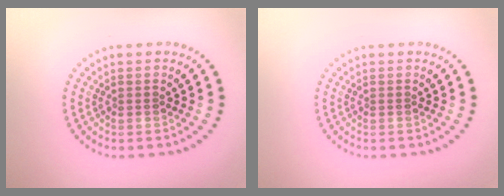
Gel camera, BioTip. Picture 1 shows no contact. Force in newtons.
{"total": 0.0}